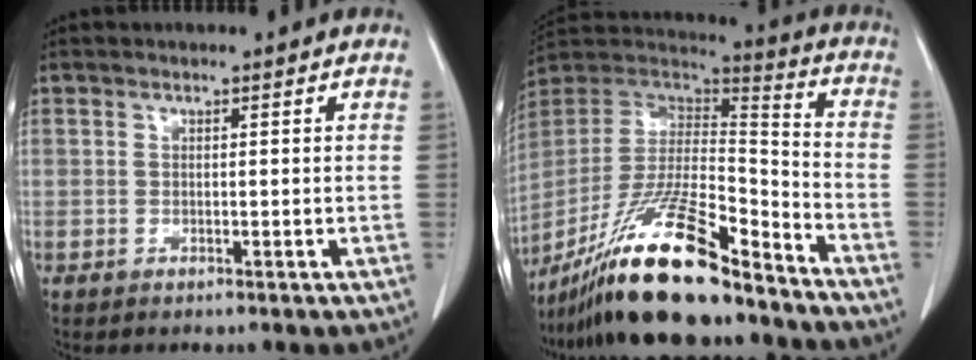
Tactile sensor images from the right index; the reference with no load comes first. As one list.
[{"total": 23.8, "force": [-18.1, 3.7, 15.0], "torque": [-0.291, -0.017, -0.324]}]